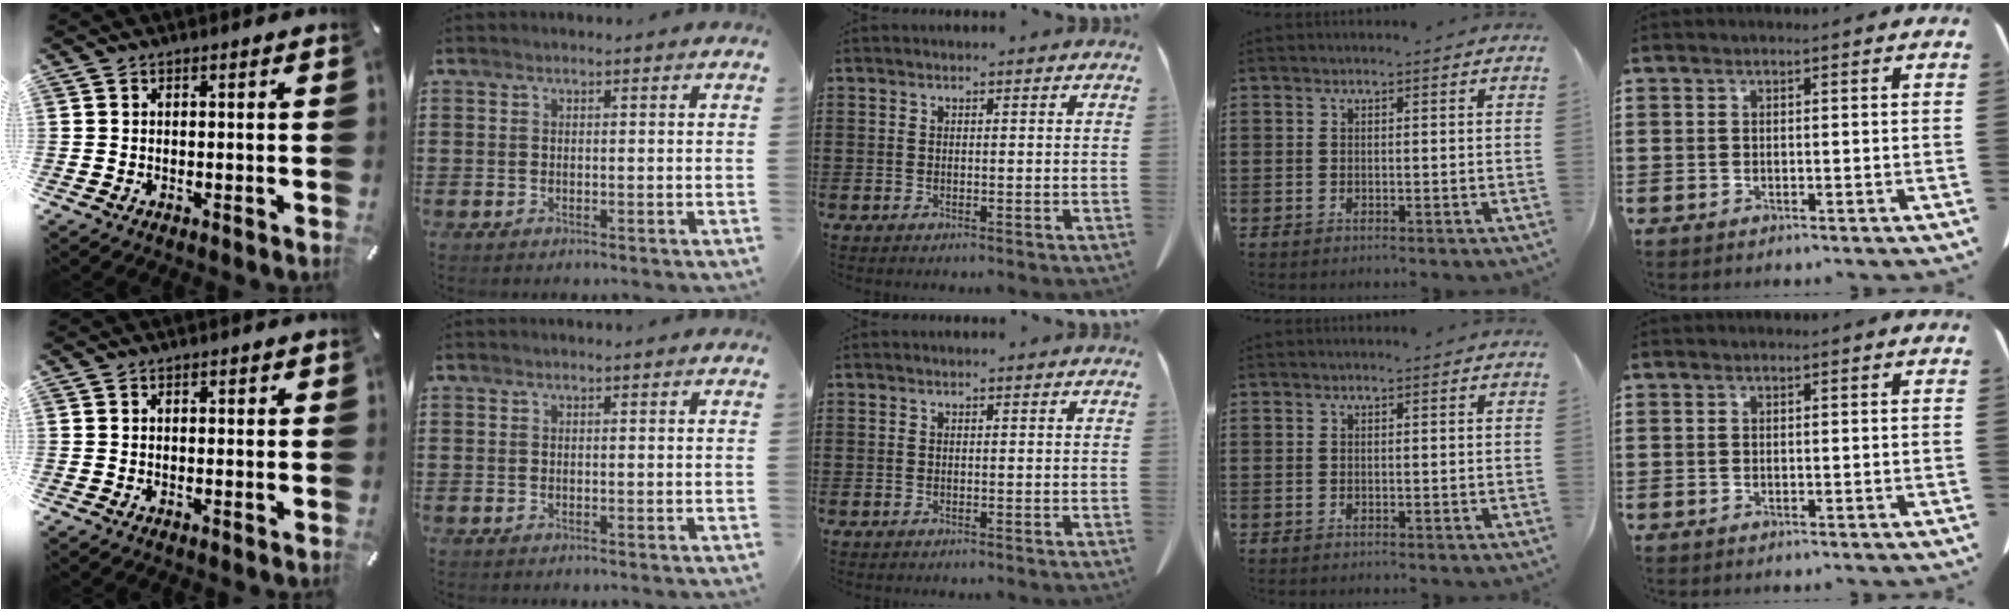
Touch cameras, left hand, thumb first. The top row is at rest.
{"thumb": {"total": 0.7, "force": [0.1, 0.4, 0.5], "torque": [-0.011, 0.003, 0.001]}}